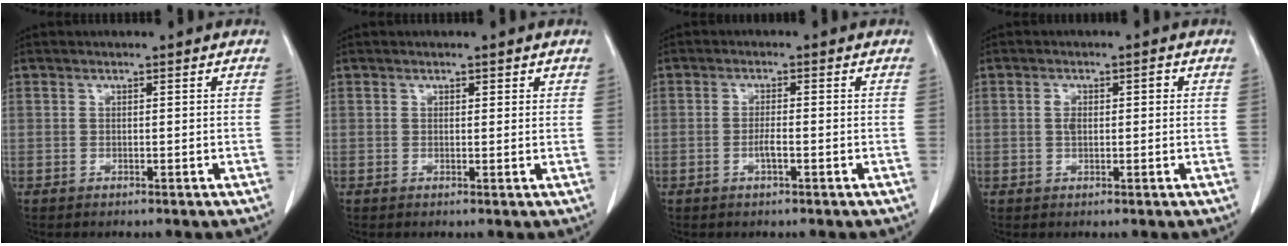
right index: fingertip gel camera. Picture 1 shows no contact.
{"total": 1.1, "force": [0.7, 0.6, 0.5], "torque": [-0.001, -0.002, 0.007]}
{"total": 2.0, "force": [-0.8, 0.3, 1.8], "torque": [-0.035, 0.001, -0.015]}
{"total": 2.4, "force": [0.2, 1.4, 2.0], "torque": [-0.037, 0.014, 0.003]}